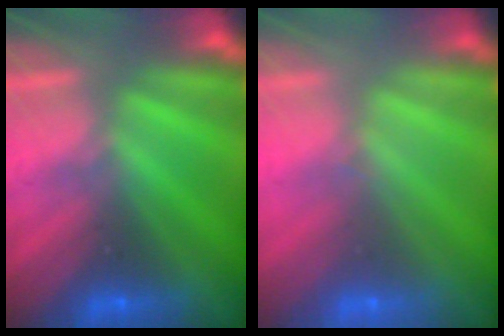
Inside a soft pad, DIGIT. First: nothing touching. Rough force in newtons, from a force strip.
{"total": 1.9}